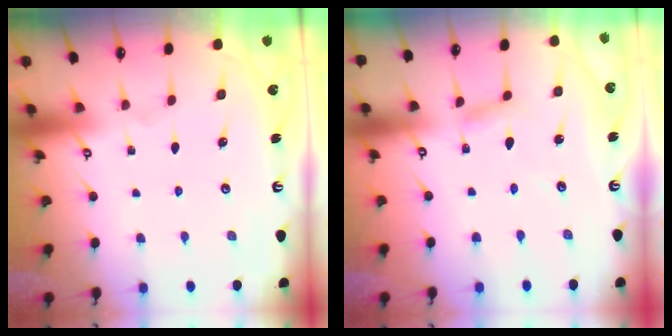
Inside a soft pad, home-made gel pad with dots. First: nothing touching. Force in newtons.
{"total": 2.7, "press": 2.7, "slide": 0.2}